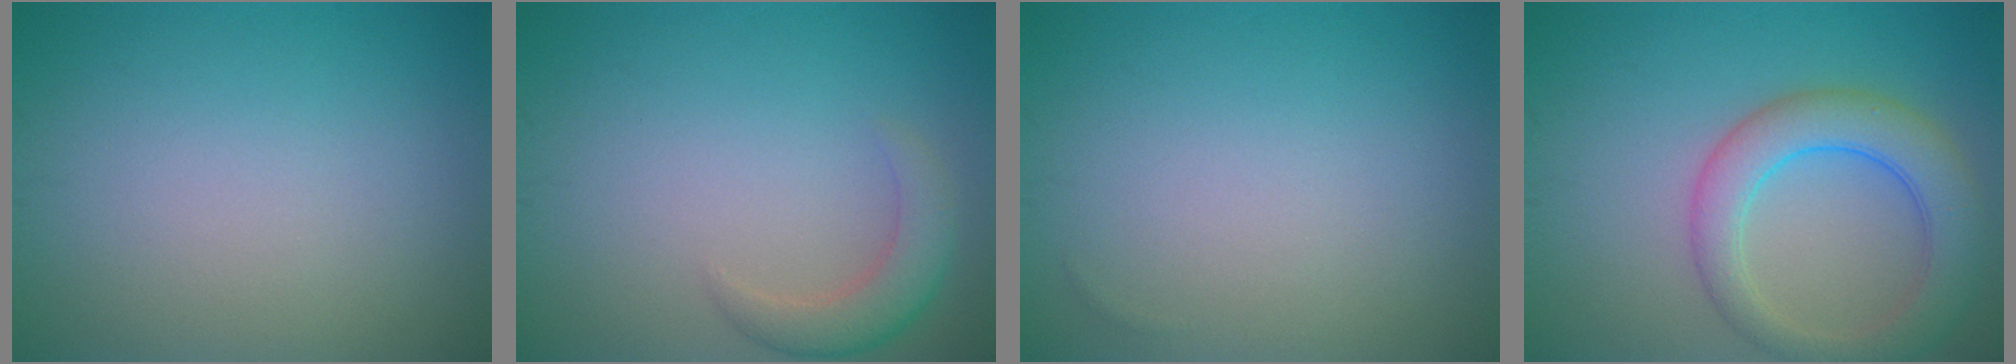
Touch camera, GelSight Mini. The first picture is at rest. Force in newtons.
{"total": 2.8, "press": 2.8, "slide": 0.2}
{"total": 0.0}
{"total": 5.5, "press": 5.5, "slide": 0.1}